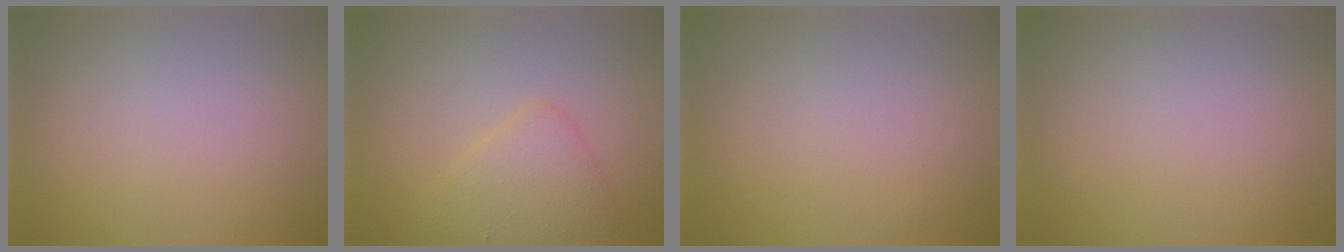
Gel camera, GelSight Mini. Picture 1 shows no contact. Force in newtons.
{"total": 3.1, "press": 3.1, "slide": 0.3}
{"total": 0.0}
{"total": 0.0}